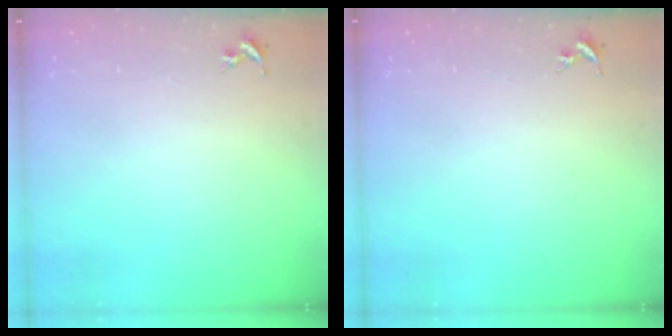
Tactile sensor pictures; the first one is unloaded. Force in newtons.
{"total": 0.0}